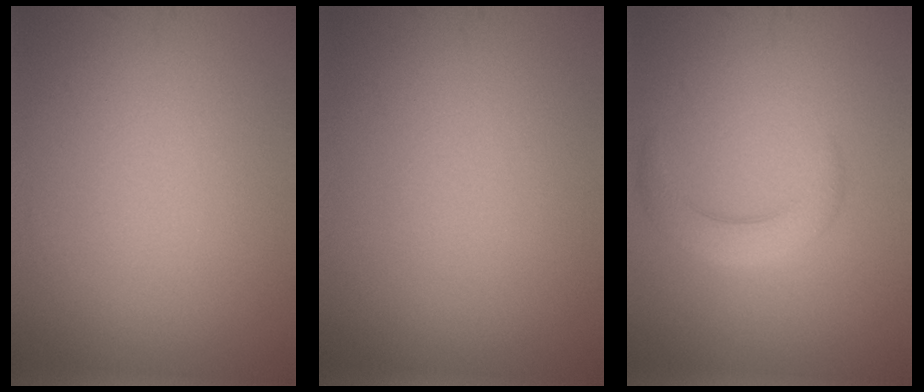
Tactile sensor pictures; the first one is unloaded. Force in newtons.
{"total": 0.0}
{"total": 2.9, "press": 2.9, "slide": 0.1}